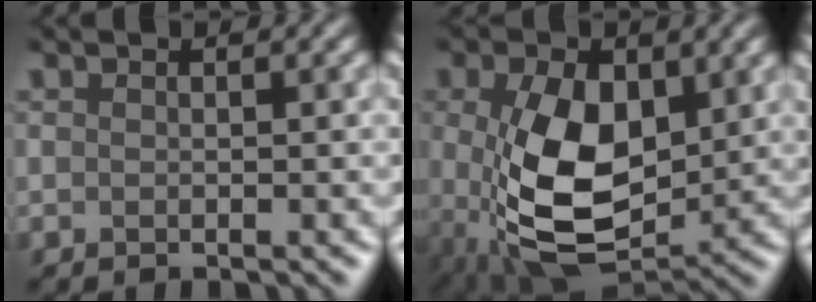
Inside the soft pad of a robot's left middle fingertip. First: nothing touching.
{"total": 8.5, "force": [0.2, 4.9, 7.0], "torque": [-0.160, -0.015, 0.014]}